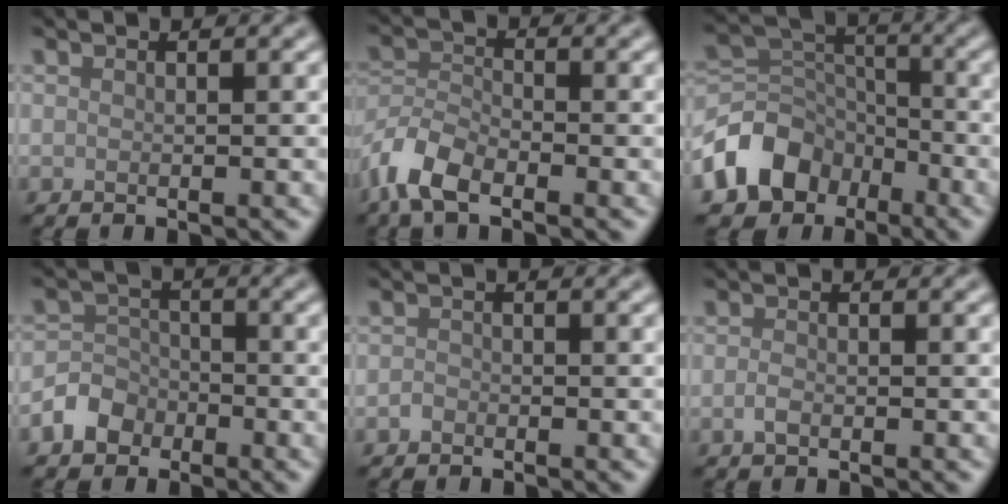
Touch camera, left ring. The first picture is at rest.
{"total": 5.0, "force": [-3.5, 2.3, 2.8], "torque": [-0.059, -0.002, -0.080]}
{"total": 7.4, "force": [-4.2, 5.4, 2.8], "torque": [-0.048, -0.001, -0.088]}
{"total": 3.1, "force": [-1.8, 2.4, 0.7], "torque": [-0.013, 0.006, -0.041]}
{"total": 0.8, "force": [-0.5, 0.6, 0.1], "torque": [0.001, 0.002, -0.012]}
{"total": 1.1, "force": [-0.5, 0.6, 0.7], "torque": [-0.017, 0.001, -0.012]}